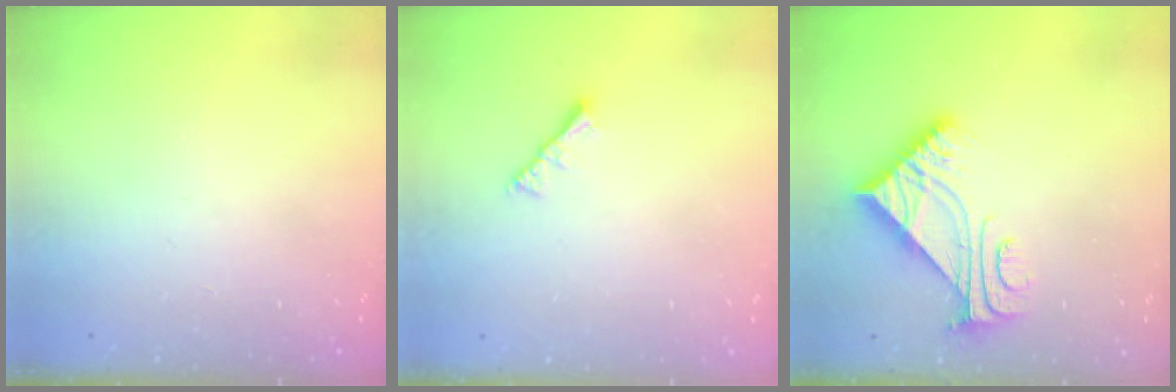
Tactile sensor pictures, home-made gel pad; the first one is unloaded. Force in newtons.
{"total": 2.8, "press": 2.8, "slide": 0.6}
{"total": 6.1, "press": 6.1, "slide": 0.7}